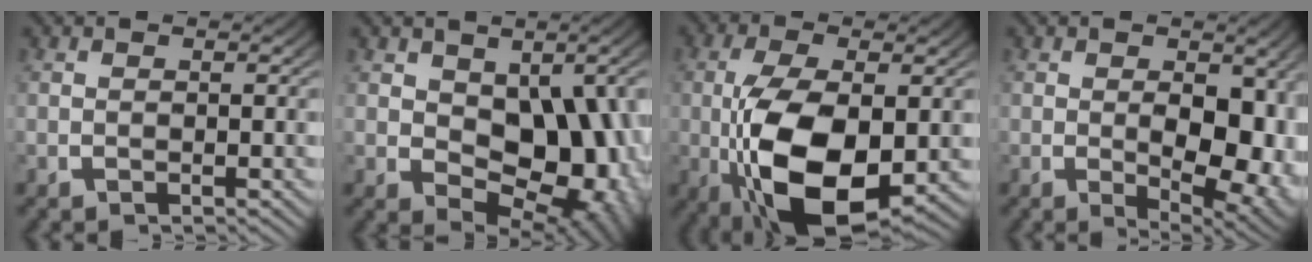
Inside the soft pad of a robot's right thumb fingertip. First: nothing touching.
{"total": 11.5, "force": [-1.4, 7.4, 8.8], "torque": [-0.150, -0.047, 0.002]}
{"total": 12.9, "force": [-3.3, 7.1, 10.2], "torque": [-0.219, -0.053, -0.033]}
{"total": 7.7, "force": [-0.7, 4.6, 6.1], "torque": [-0.117, -0.044, 0.005]}